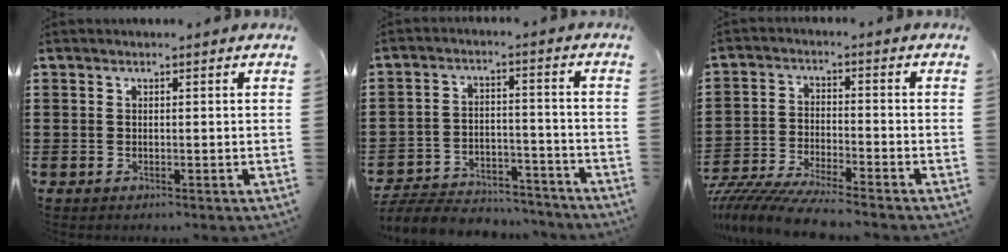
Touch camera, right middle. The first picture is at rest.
{"total": 6.5, "force": [-6.3, 1.2, 1.1], "torque": [-0.024, 0.012, -0.125]}
{"total": 7.0, "force": [-6.8, -0.2, 1.7], "torque": [-0.049, -0.011, -0.135]}